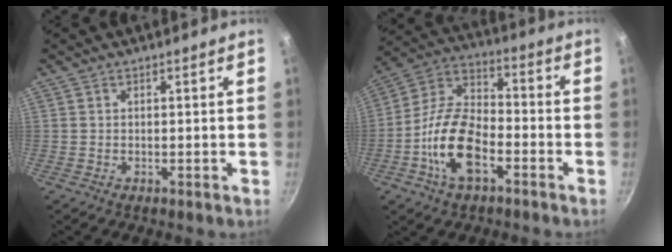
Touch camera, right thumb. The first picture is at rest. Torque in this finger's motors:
{"motor_torque": [0.33, 0.73, 0.29, -0.27, 0.18]}